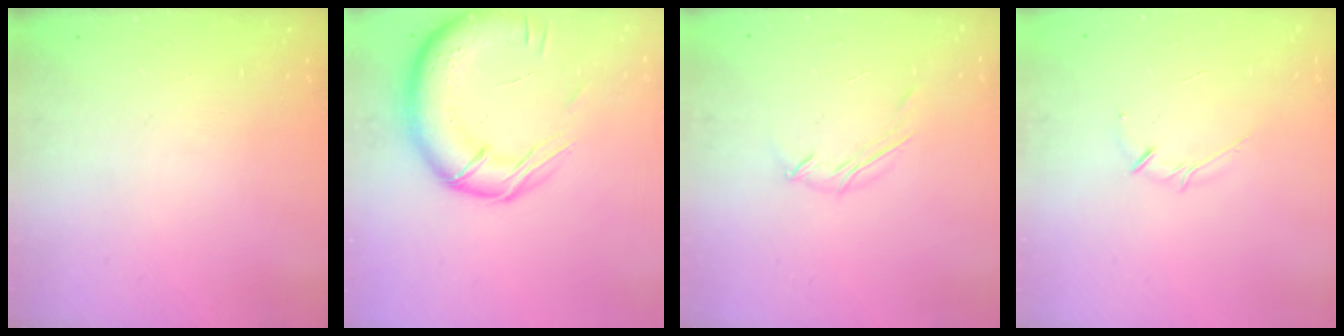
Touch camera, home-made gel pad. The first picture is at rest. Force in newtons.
{"total": 18.4, "press": 18.0, "slide": 3.7}
{"total": 4.4, "press": 4.3, "slide": 0.8}
{"total": 3.3, "press": 3.2, "slide": 0.6}